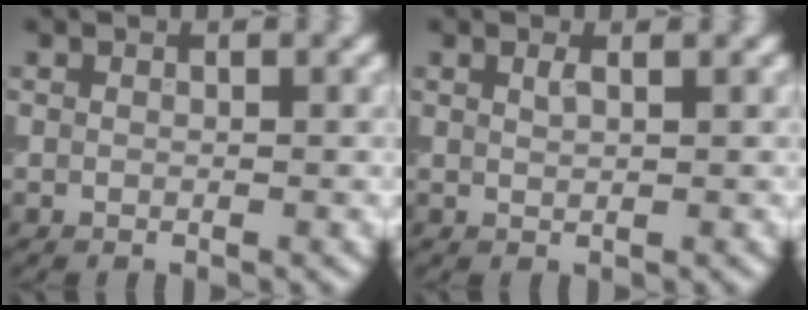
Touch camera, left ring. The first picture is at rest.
{"total": 0.8, "force": [0.6, 0.2, 0.5], "torque": [-0.010, 0.001, 0.010]}